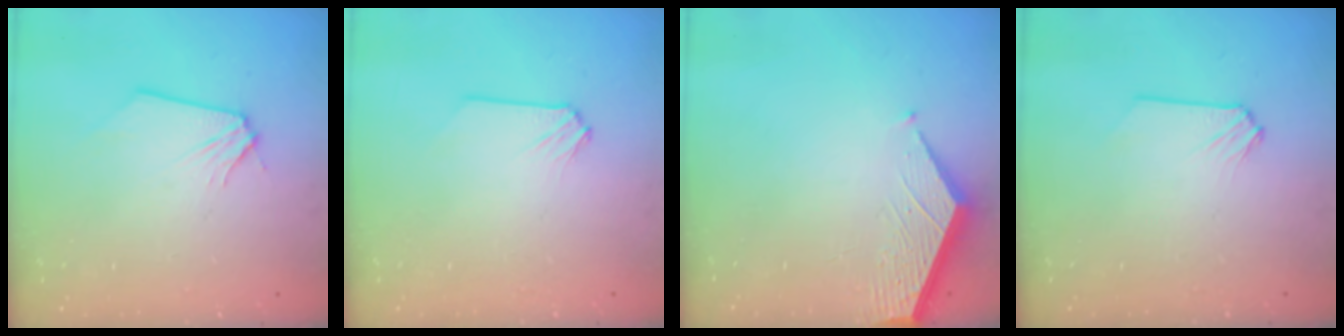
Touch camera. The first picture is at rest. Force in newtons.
{"total": 0.0}
{"total": 3.3, "press": 3.3, "slide": 0.4}
{"total": 0.0}